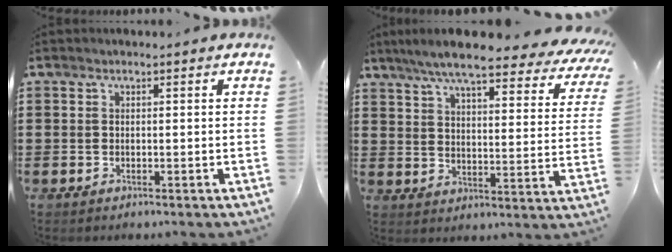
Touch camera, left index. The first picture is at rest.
{"total": 8.2, "force": [6.9, 0.2, 4.4], "torque": [-0.104, -0.040, 0.114]}